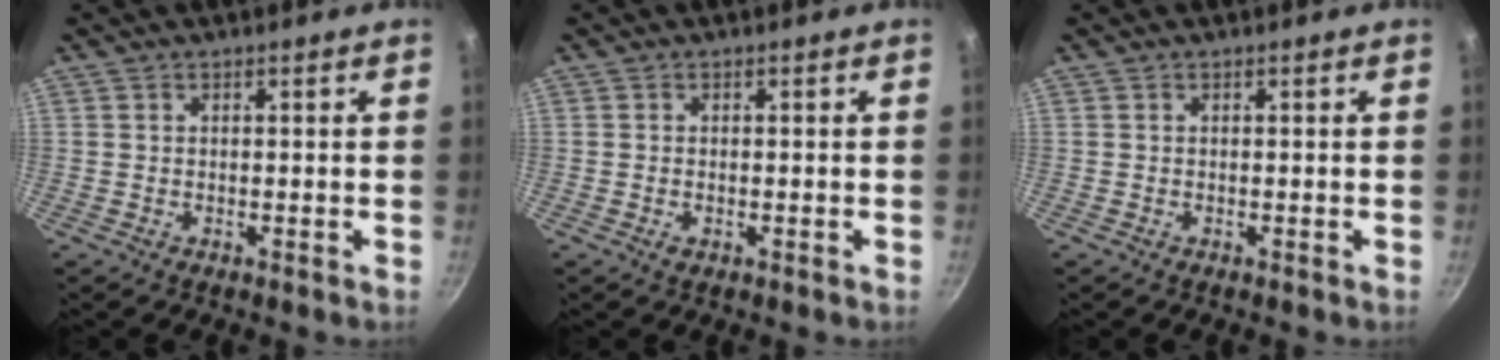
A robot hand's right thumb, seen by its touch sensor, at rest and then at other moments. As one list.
[{"total": 1.0, "force": [-0.3, 0.5, 0.7], "torque": [-0.012, 0.000, -0.006]}, {"total": 0.0}]